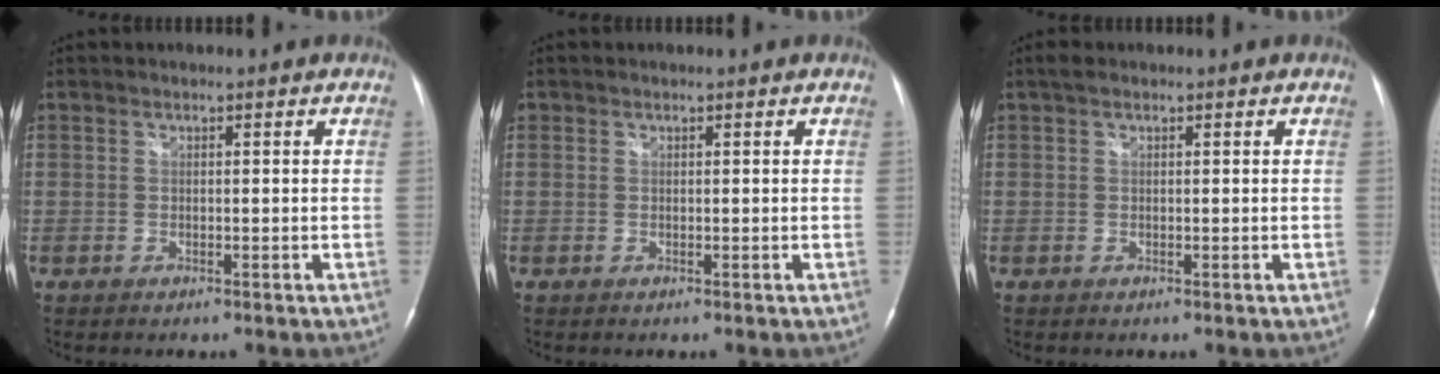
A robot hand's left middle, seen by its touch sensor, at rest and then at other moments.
{"total": 0.0}
{"total": 1.1, "force": [0.8, 0.5, 0.6], "torque": [-0.015, 0.016, 0.013]}